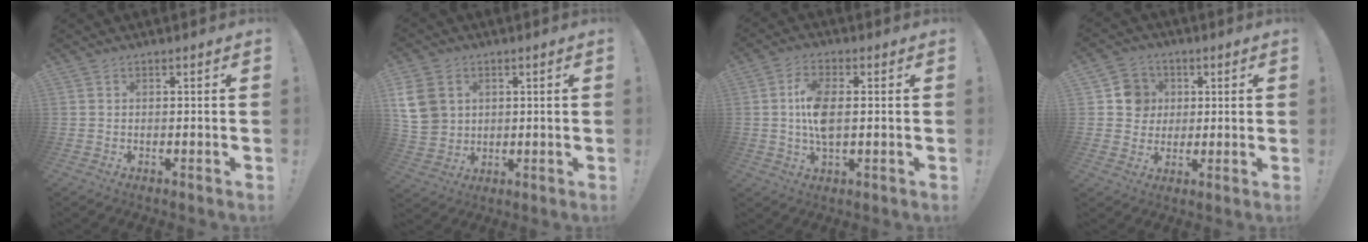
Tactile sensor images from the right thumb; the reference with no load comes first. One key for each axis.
{"total": 10.9, "fx": 3.4, "fy": 8.9, "fz": 5.3, "tx": -0.106, "ty": -0.011, "tz": 0.069}
{"total": 9.2, "fx": 0.5, "fy": 4.3, "fz": 8.1, "tx": -0.162, "ty": -0.004, "tz": 0.007}
{"total": 8.8, "fx": 1.9, "fy": 8.4, "fz": 1.7, "tx": -0.016, "ty": -0.008, "tz": 0.042}